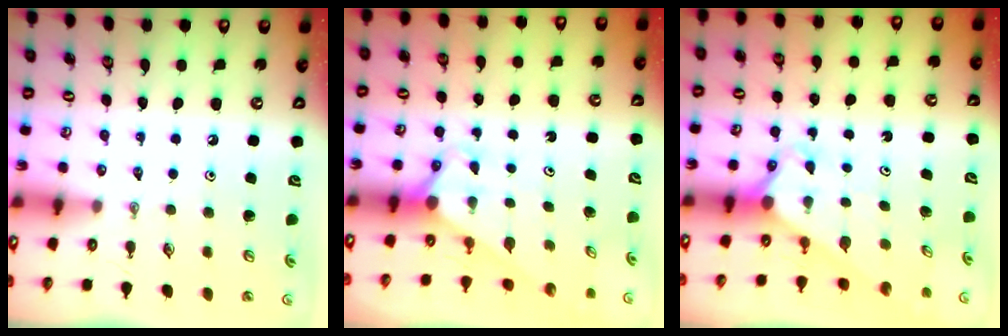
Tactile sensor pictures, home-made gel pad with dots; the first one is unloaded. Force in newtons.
{"total": 2.9, "press": 2.9, "slide": 0.0}
{"total": 2.6, "press": 2.6, "slide": 0.2}